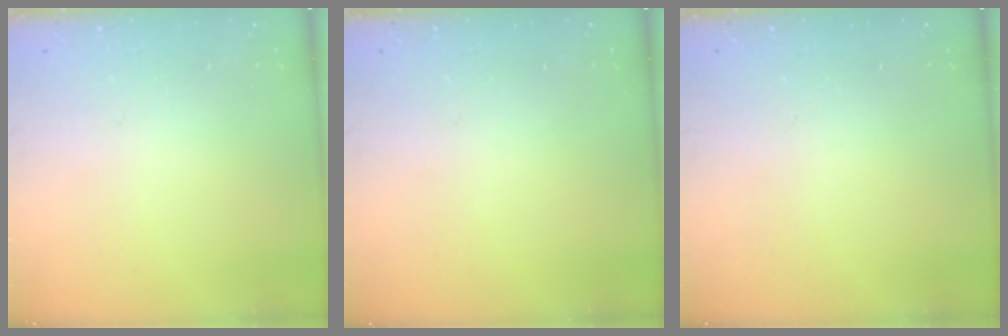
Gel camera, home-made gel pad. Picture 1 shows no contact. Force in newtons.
{"total": 0.0}
{"total": 0.0}